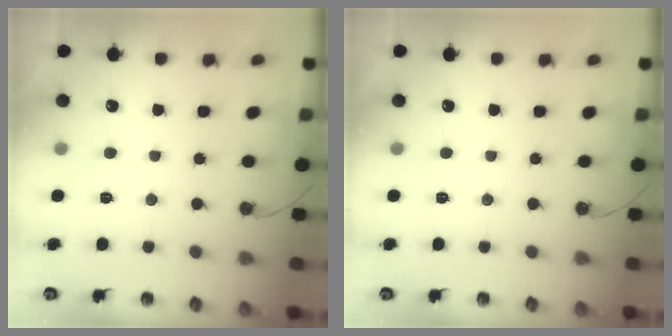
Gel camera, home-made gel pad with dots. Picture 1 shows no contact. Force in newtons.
{"total": 0.0}